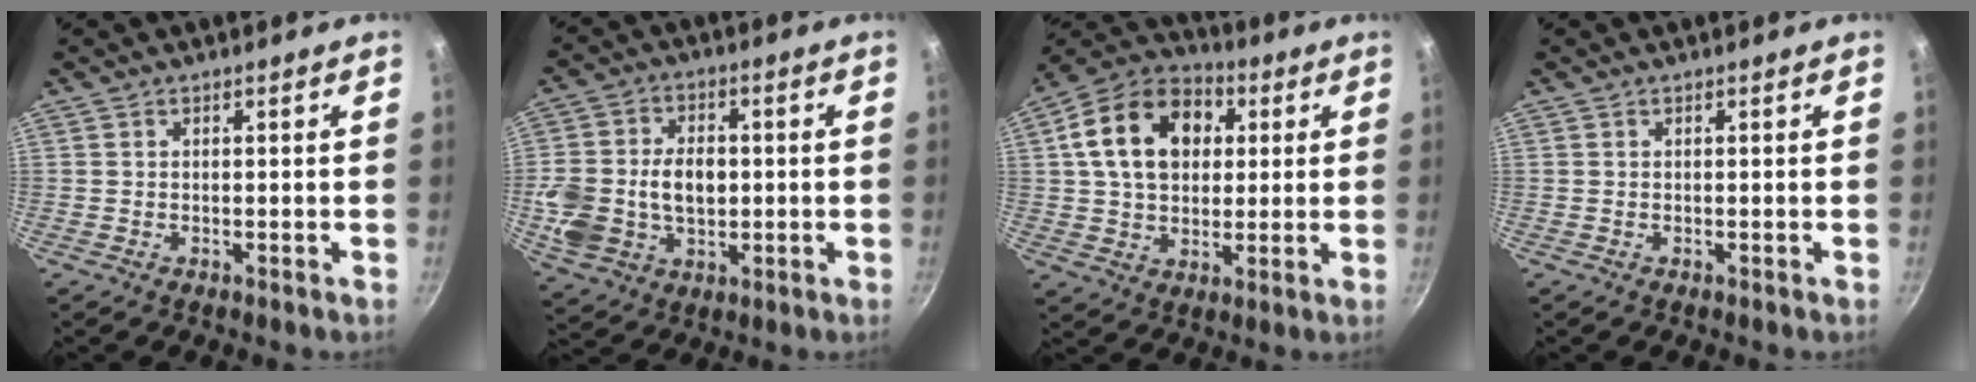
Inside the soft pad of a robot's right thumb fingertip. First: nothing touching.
{"total": 14.2, "force": [-0.5, 10.5, 9.7], "torque": [-0.178, 0.010, -0.005]}
{"total": 17.6, "force": [4.2, 12.8, 11.4], "torque": [-0.169, 0.021, 0.059]}
{"total": 0.0}